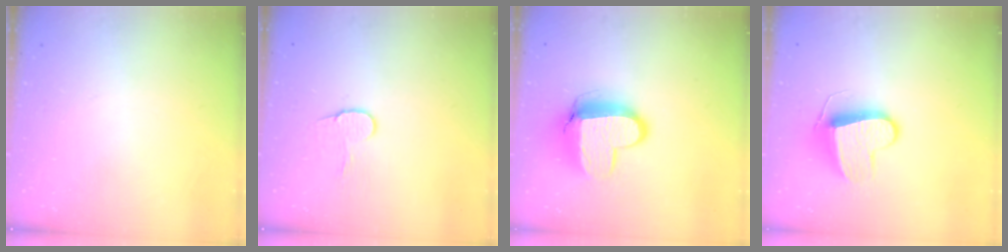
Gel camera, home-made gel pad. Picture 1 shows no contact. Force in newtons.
{"total": 7.3, "press": 7.3, "slide": 0.4}
{"total": 11.8, "press": 11.8, "slide": 1.2}
{"total": 9.9, "press": 9.9, "slide": 0.6}